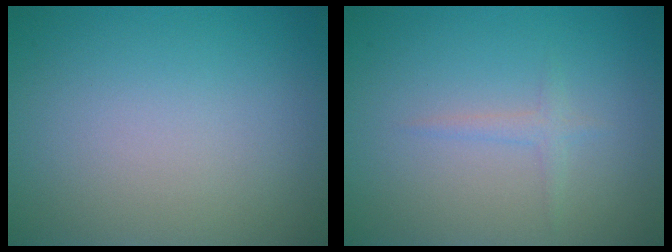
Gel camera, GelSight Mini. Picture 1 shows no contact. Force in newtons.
{"total": 1.1, "press": 1.1, "slide": 0.0}